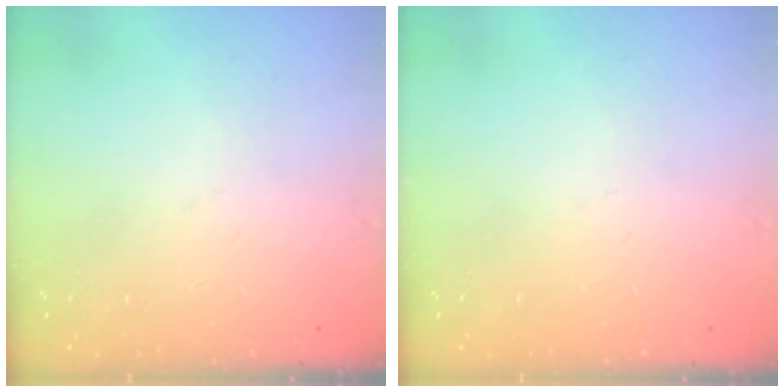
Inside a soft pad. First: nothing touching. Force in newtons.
{"total": 0.0}